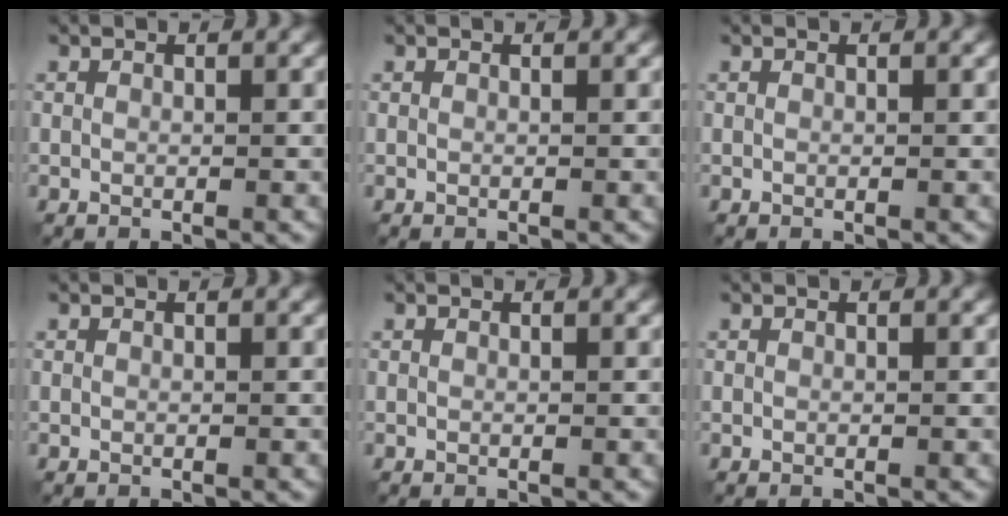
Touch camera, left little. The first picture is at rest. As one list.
[{"total": 0.0}, {"total": 0.0}, {"total": 0.0}, {"total": 0.0}, {"total": 0.0}]